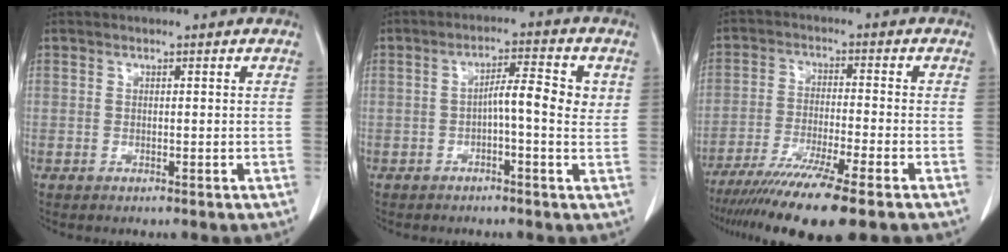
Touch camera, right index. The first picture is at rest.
{"total": 6.2, "force": [0.4, 1.1, 6.1], "torque": [-0.095, 0.017, 0.003]}
{"total": 13.6, "force": [-10.1, -0.4, 9.2], "torque": [-0.164, -0.039, -0.165]}